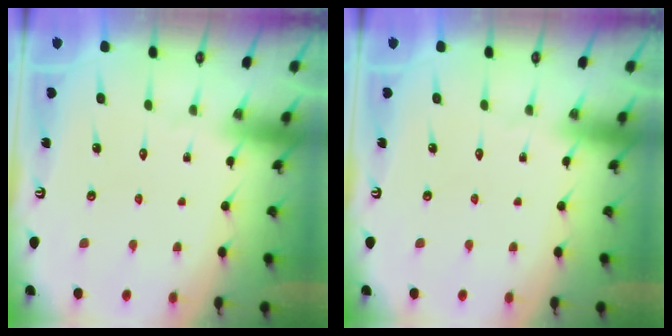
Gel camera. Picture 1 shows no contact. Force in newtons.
{"total": 0.0}